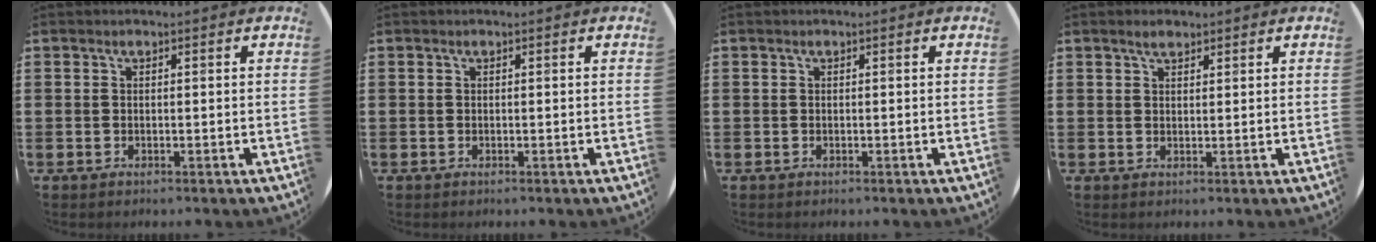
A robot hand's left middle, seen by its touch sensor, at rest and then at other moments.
{"total": 0.0}
{"total": 0.0}
{"total": 1.8, "force": [1.6, 0.6, 0.7], "torque": [-0.008, 0.001, 0.027]}